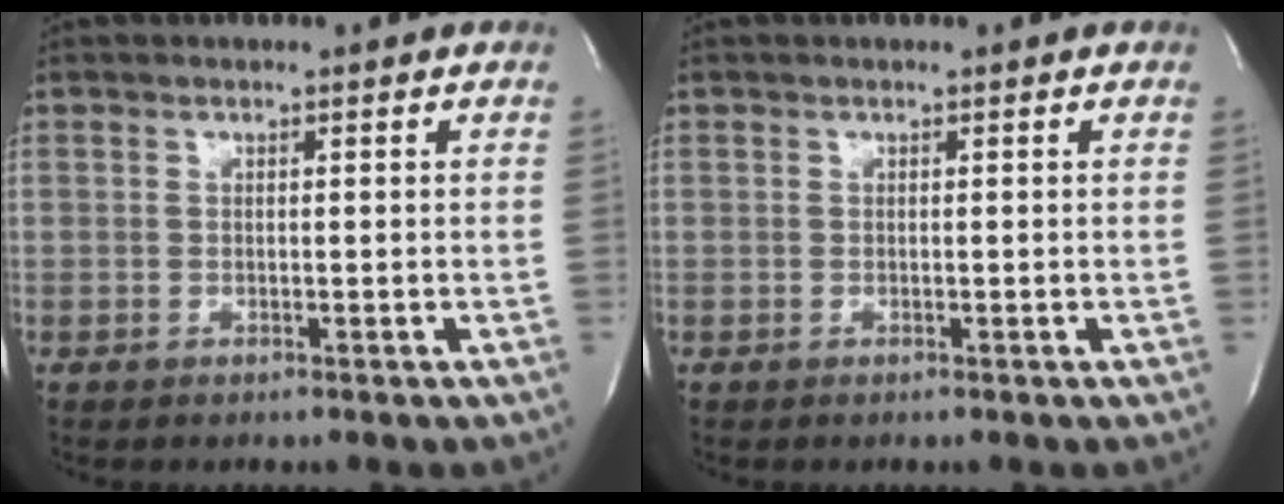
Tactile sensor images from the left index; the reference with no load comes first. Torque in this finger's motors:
{"motor_torque": [0.00, 0.00, 0.00, 0.00]}